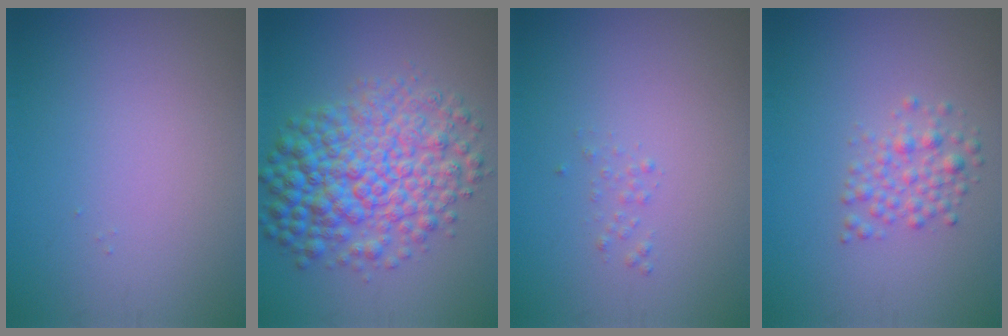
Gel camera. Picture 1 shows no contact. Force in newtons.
{"total": 8.6, "press": 8.6, "slide": 0.1}
{"total": 0.6, "press": 0.6, "slide": 0.0}
{"total": 2.2, "press": 2.2, "slide": 0.0}